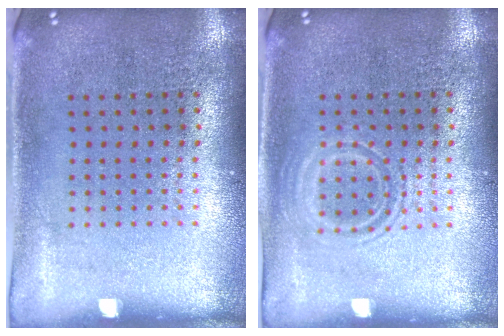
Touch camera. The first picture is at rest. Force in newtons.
{"total": 1.0, "press": 1.0, "slide": 0.2}